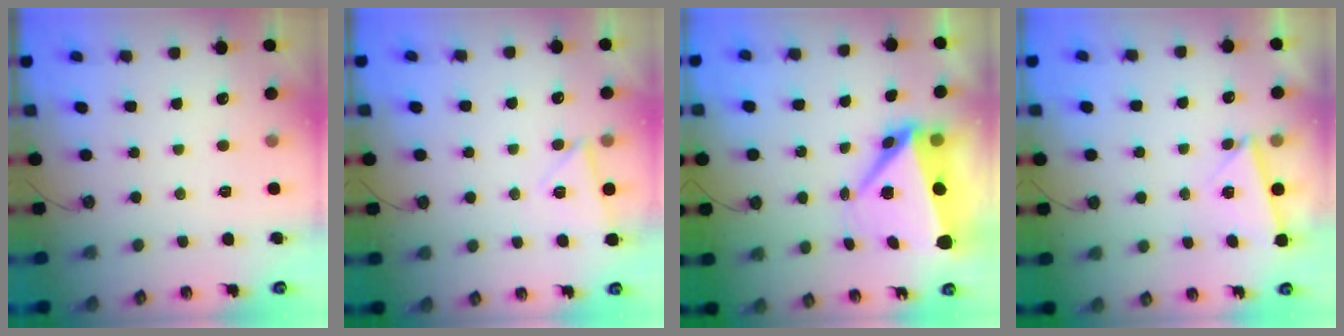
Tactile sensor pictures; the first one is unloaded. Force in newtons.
{"total": 5.5, "press": 4.8, "slide": 2.5}
{"total": 9.9, "press": 9.7, "slide": 1.8}
{"total": 2.7, "press": 2.0, "slide": 1.7}